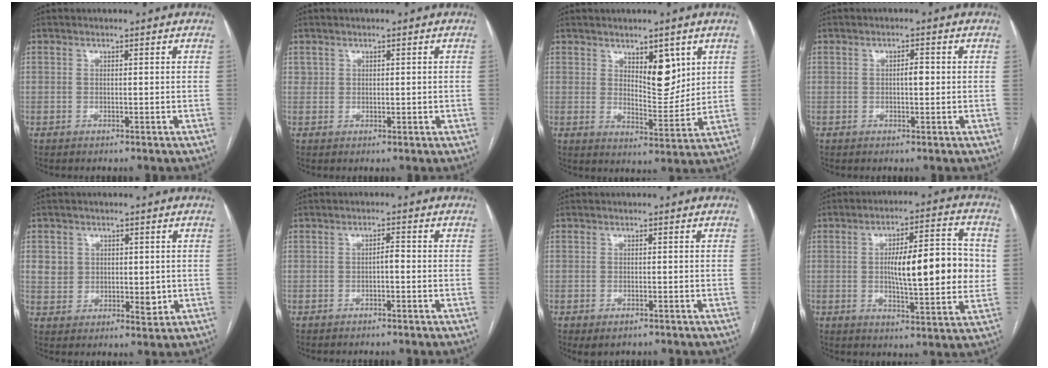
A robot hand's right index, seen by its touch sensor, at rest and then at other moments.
{"total": 1.2, "force": [0.5, 1.0, 0.5], "torque": [-0.007, 0.005, 0.013]}
{"total": 6.9, "force": [3.4, 2.8, 5.4], "torque": [-0.083, -0.007, 0.059]}
{"total": 1.7, "force": [0.0, 0.6, 1.6], "torque": [-0.027, 0.003, -0.001]}
{"total": 5.9, "force": [1.3, 5.0, 2.8], "torque": [-0.033, 0.000, 0.029]}
{"total": 1.5, "force": [-0.5, 0.4, 1.4], "torque": [-0.019, 0.004, -0.009]}
{"total": 2.0, "force": [-1.2, 0.9, 1.4], "torque": [-0.022, -0.003, -0.009]}
{"total": 14.9, "force": [0.7, 3.5, 14.5], "torque": [-0.217, 0.021, 0.012]}